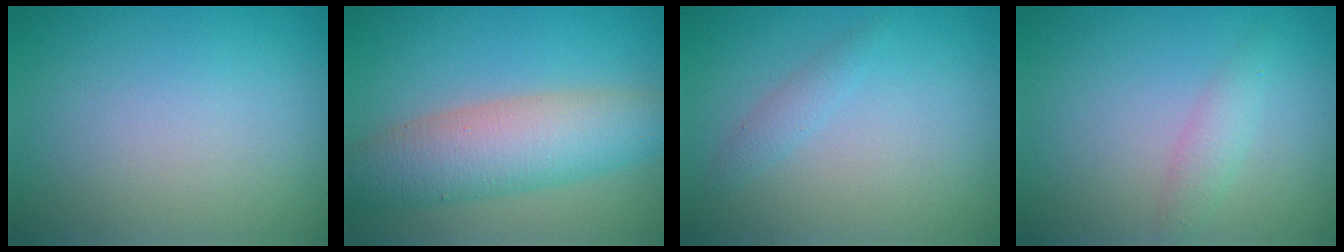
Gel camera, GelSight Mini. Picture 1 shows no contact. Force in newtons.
{"total": 7.0, "press": 7.0, "slide": 0.2}
{"total": 1.2, "press": 1.2, "slide": 0.0}
{"total": 1.7, "press": 1.7, "slide": 0.1}